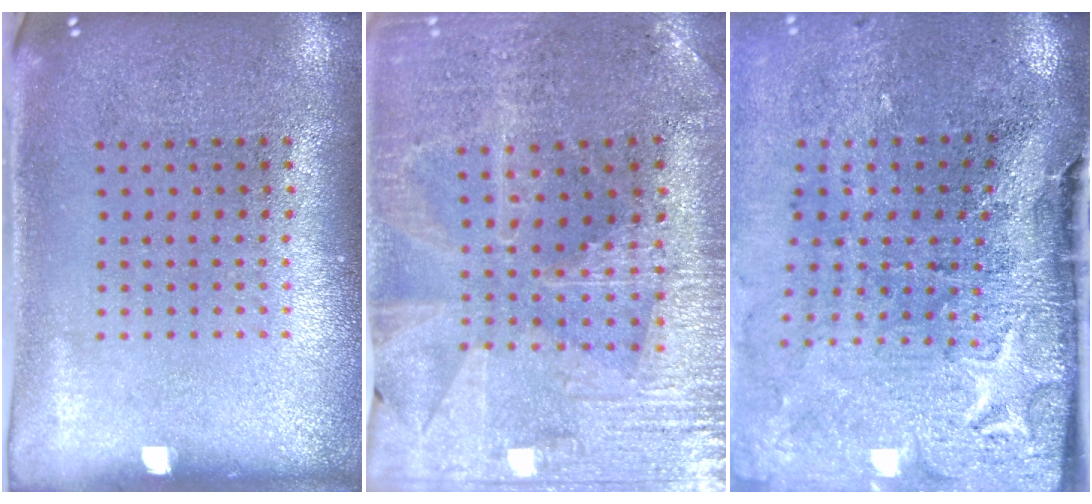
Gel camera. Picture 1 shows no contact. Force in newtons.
{"total": 2.0, "press": 2.0, "slide": 0.3}
{"total": 4.8, "press": 3.8, "slide": 2.9}